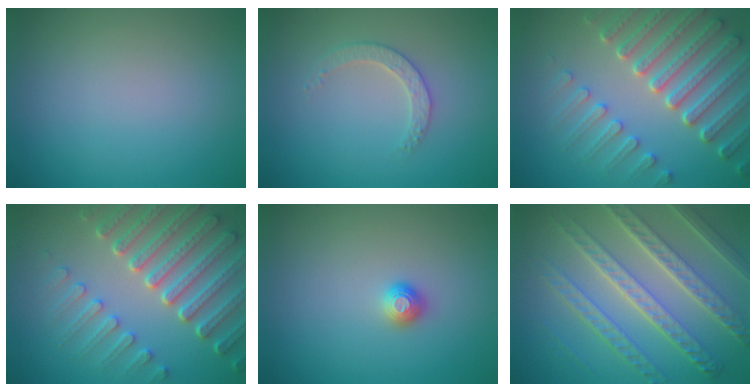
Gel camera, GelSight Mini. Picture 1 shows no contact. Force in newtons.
{"total": 2.2, "press": 2.2, "slide": 0.6}
{"total": 7.4, "press": 5.7, "slide": 4.7}
{"total": 7.4, "press": 5.7, "slide": 4.7}
{"total": 1.0, "press": 1.0, "slide": 0.1}
{"total": 8.2, "press": 6.2, "slide": 5.4}